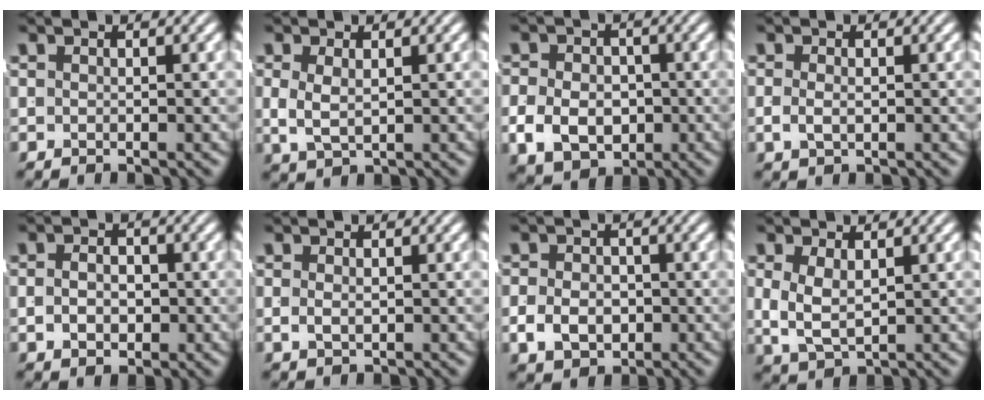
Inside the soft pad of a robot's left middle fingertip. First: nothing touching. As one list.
[{"total": 2.8, "force": [0.3, 2.0, 2.0], "torque": [-0.046, -0.004, 0.015]}, {"total": 5.6, "force": [-1.8, 4.3, 3.0], "torque": [-0.045, -0.020, -0.020]}, {"total": 1.0, "force": [-0.3, 0.4, 0.9], "torque": [-0.022, -0.003, 0.000]}, {"total": 3.0, "force": [-0.7, 2.0, 2.1], "torque": [-0.023, 0.002, -0.011]}, {"total": 0.8, "force": [0.1, 0.3, 0.7], "torque": [-0.014, -0.003, 0.008]}, {"total": 3.4, "force": [-1.1, 2.6, 1.9], "torque": [-0.023, -0.003, -0.014]}, {"total": 4.9, "force": [0.0, 3.8, 3.0], "torque": [-0.078, -0.012, 0.011]}]